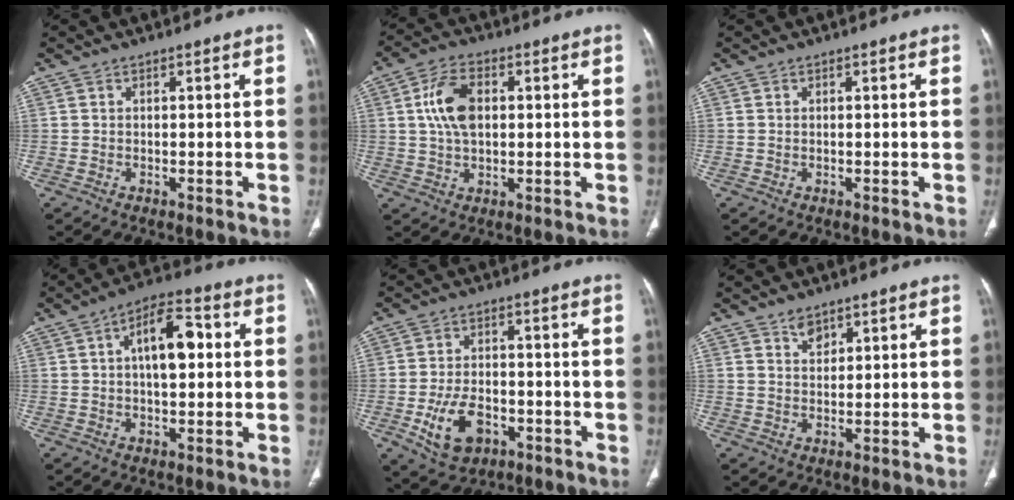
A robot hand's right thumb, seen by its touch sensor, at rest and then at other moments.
{"total": 8.7, "force": [1.4, 5.3, 6.8], "torque": [-0.125, 0.007, 0.026]}
{"total": 0.0}
{"total": 10.3, "force": [1.7, 5.1, 8.8], "torque": [-0.127, 0.019, 0.019]}
{"total": 9.7, "force": [-3.7, 6.1, 6.5], "torque": [-0.110, 0.016, -0.054]}
{"total": 2.8, "force": [2.0, 1.7, 1.0], "torque": [-0.006, -0.016, 0.037]}